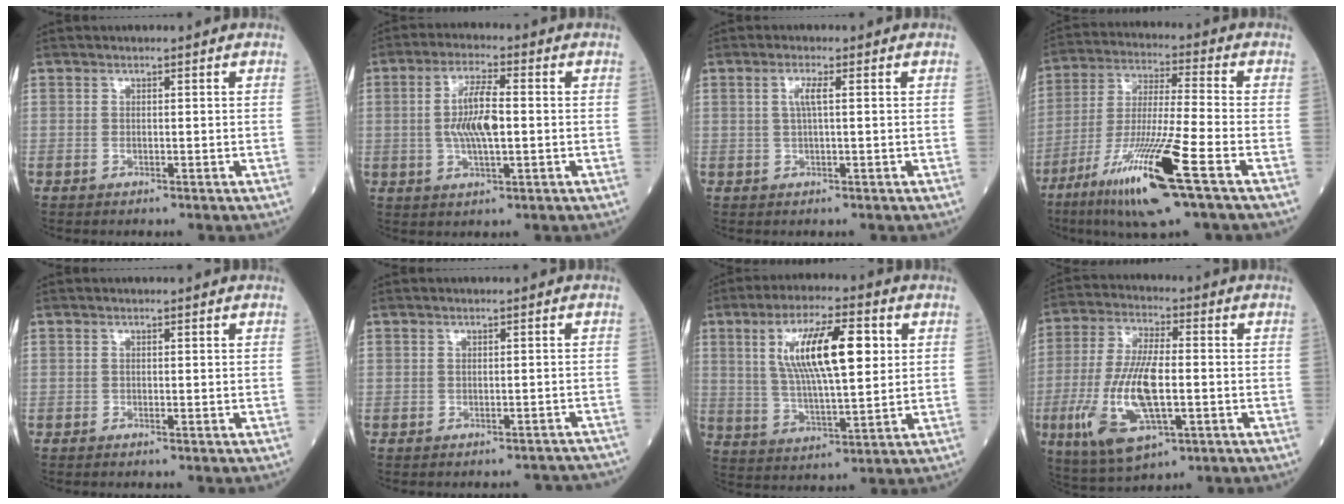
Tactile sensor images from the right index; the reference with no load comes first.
{"total": 8.0, "force": [0.1, 1.9, 7.8], "torque": [-0.157, 0.003, 0.003]}
{"total": 2.3, "force": [0.6, 0.1, 2.2], "torque": [-0.049, 0.004, 0.011]}
{"total": 16.4, "force": [-8.1, 0.2, 14.3], "torque": [-0.296, -0.038, -0.149]}
{"total": 0.0}
{"total": 4.7, "force": [-4.2, 1.7, 1.2], "torque": [-0.006, 0.016, -0.040]}
{"total": 13.9, "force": [3.8, 3.2, 13.0], "torque": [-0.243, 0.013, 0.068]}
{"total": 14.6, "force": [-3.4, 4.6, 13.5], "torque": [-0.285, -0.010, -0.054]}